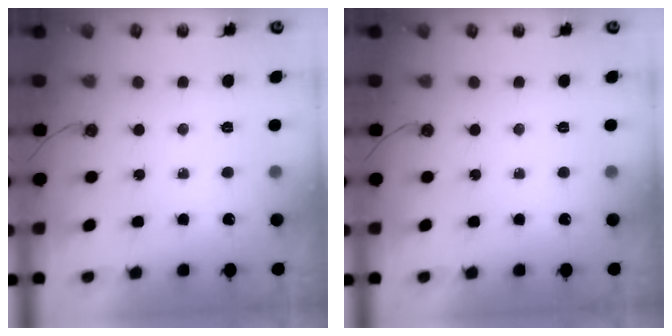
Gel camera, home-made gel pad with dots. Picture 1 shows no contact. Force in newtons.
{"total": 0.0}